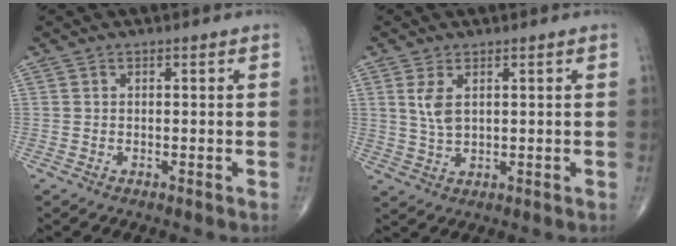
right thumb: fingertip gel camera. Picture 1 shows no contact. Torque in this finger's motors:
{"motor_torque": [-0.60, 0.21, -0.16, -0.21, 0.05]}